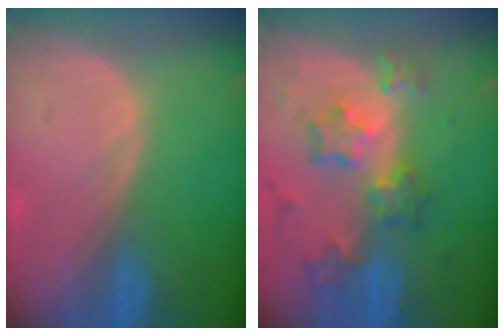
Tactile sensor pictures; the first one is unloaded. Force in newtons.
{"total": 8.5, "press": 7.4, "slide": 4.1}